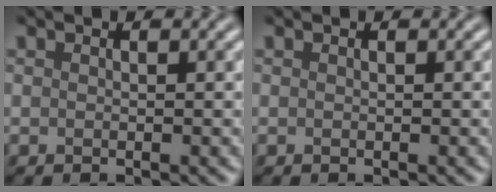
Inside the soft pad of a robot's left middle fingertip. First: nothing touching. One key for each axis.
{"total": 0.0}